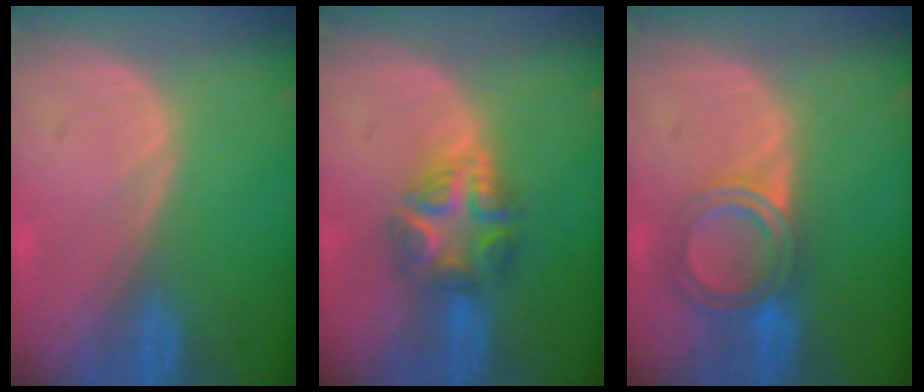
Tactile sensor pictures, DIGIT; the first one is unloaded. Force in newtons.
{"total": 6.3, "press": 6.1, "slide": 1.8}
{"total": 6.1, "press": 5.2, "slide": 3.2}